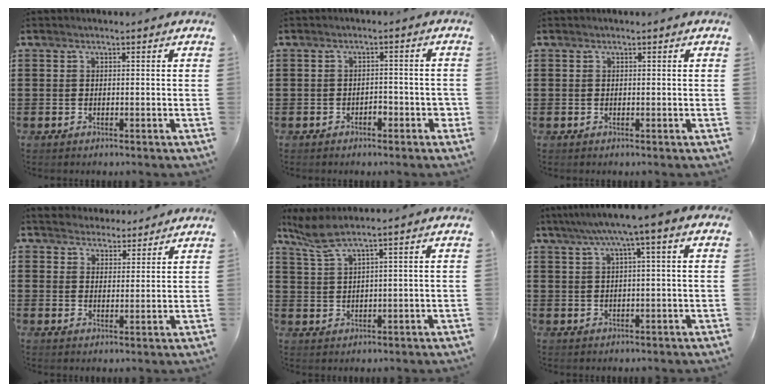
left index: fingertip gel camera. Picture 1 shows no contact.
{"total": 2.5, "force": [-1.4, 1.1, 1.7], "torque": [-0.032, 0.002, -0.030]}
{"total": 0.0}
{"total": 3.6, "force": [3.4, 1.4, -0.1], "torque": [-0.010, -0.001, 0.065]}
{"total": 3.9, "force": [2.8, 0.1, 2.8], "torque": [-0.071, -0.001, 0.047]}
{"total": 4.6, "force": [1.4, -0.2, 4.4], "torque": [-0.086, -0.004, 0.018]}